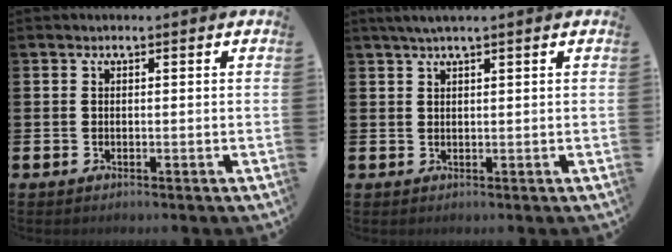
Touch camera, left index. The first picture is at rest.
{"total": 2.0, "force": [1.5, 0.0, 1.3], "torque": [-0.032, 0.005, 0.028]}